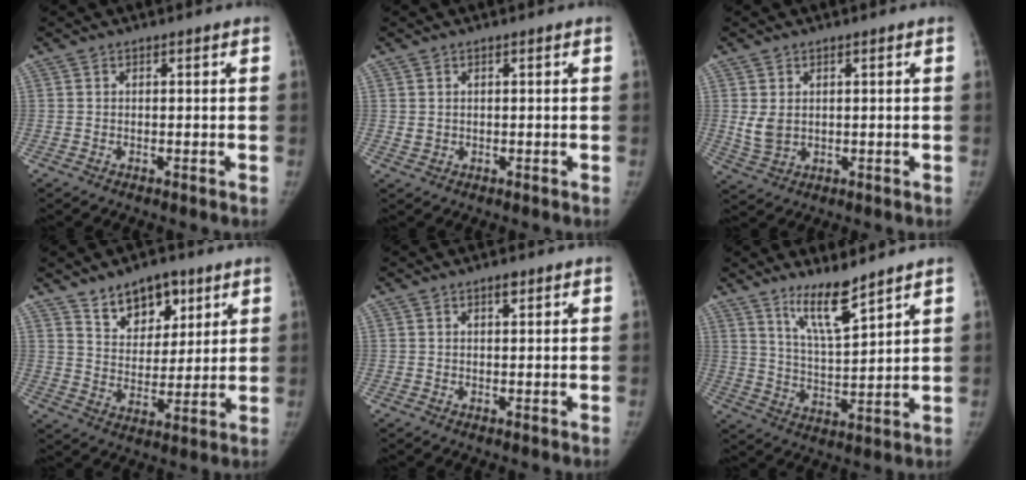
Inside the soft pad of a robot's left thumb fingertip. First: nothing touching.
{"total": 1.2, "force": [0.3, 1.1, 0.5], "torque": [-0.004, -0.002, 0.010]}
{"total": 4.2, "force": [0.8, 3.1, 2.7], "torque": [-0.048, -0.010, 0.027]}
{"total": 11.1, "force": [7.1, 6.5, 5.6], "torque": [-0.048, -0.044, 0.122]}
{"total": 1.5, "force": [1.0, 0.6, 1.0], "torque": [-0.010, -0.004, 0.014]}
{"total": 9.1, "force": [6.9, 1.4, 5.8], "torque": [-0.099, -0.061, 0.136]}